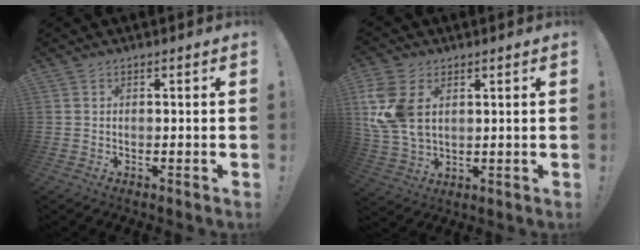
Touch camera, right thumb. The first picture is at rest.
{"total": 12.8, "force": [4.2, 8.2, 9.0], "torque": [-0.188, -0.012, 0.082]}